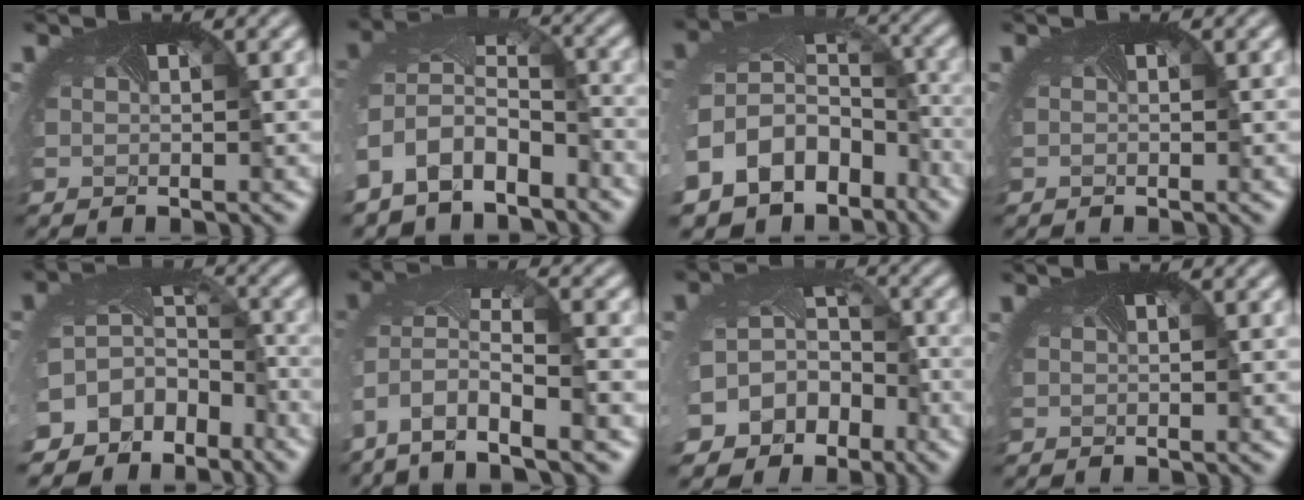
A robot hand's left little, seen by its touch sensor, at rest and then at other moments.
{"total": 7.9, "force": [-3.9, 5.5, 4.1], "torque": [-0.111, -0.018, -0.066]}
{"total": 16.6, "force": [-8.1, 13.2, 6.1], "torque": [-0.166, -0.055, -0.118]}
{"total": 0.0}
{"total": 11.9, "force": [-7.4, 8.8, 3.2], "torque": [-0.103, -0.040, -0.083]}
{"total": 9.8, "force": [-4.7, 4.7, 7.3], "torque": [-0.177, -0.019, -0.062]}
{"total": 11.8, "force": [-6.5, 9.2, 3.3], "torque": [-0.097, -0.054, -0.084]}
{"total": 0.0}